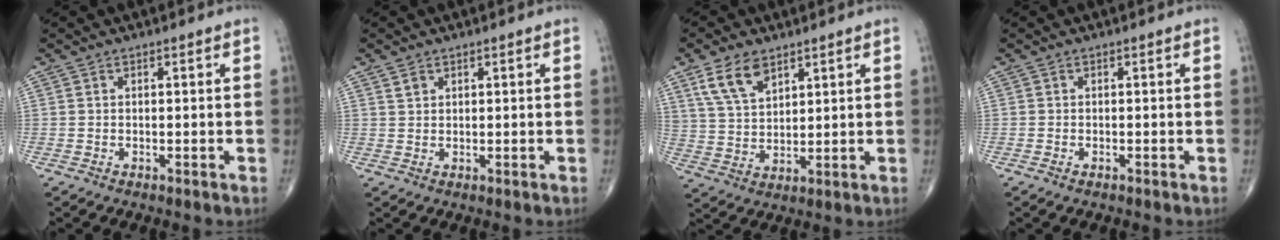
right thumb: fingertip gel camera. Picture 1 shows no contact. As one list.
[{"total": 1.5, "force": [1.0, 1.0, 0.5], "torque": [-0.002, -0.002, 0.018]}, {"total": 8.4, "force": [5.1, 4.6, 4.9], "torque": [-0.081, -0.020, 0.106]}, {"total": 0.6, "force": [-0.4, 0.3, 0.4], "torque": [-0.009, 0.000, -0.006]}]